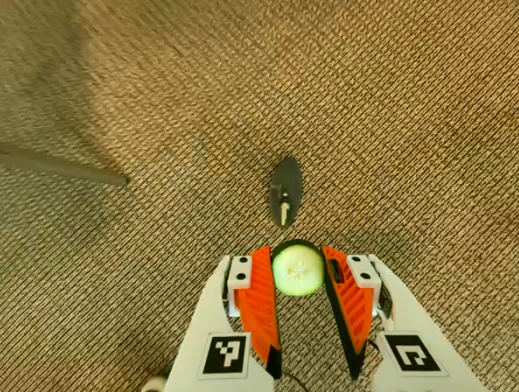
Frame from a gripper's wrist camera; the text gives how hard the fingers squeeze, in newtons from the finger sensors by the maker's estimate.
{"total": 7.5, "left": 7.2, "right": 7.9}